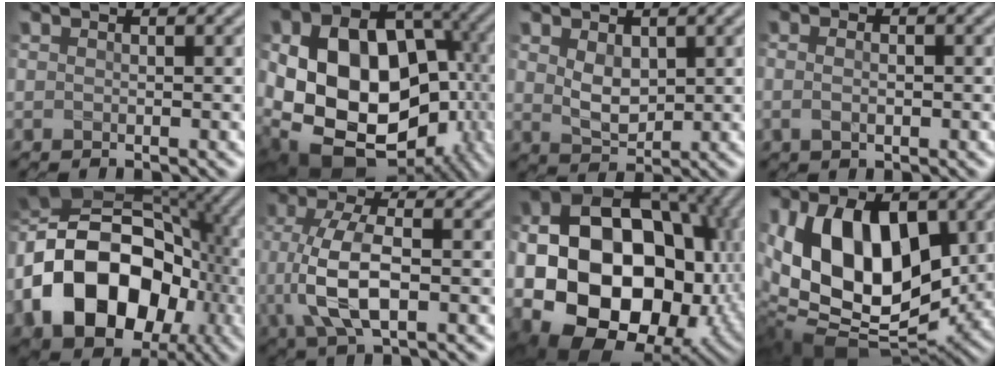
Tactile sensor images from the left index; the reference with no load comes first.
{"total": 16.8, "force": [-1.9, 12.4, 11.2], "torque": [-0.187, -0.020, 0.002]}
{"total": 2.9, "force": [0.8, 1.8, 2.2], "torque": [-0.050, -0.002, 0.018]}
{"total": 1.9, "force": [-0.2, 0.9, 1.7], "torque": [-0.027, 0.002, -0.005]}
{"total": 16.5, "force": [-3.4, 11.6, 11.2], "torque": [-0.206, 0.008, -0.068]}
{"total": 6.9, "force": [-0.7, 2.8, 6.3], "torque": [-0.137, 0.004, -0.013]}
{"total": 23.5, "force": [-1.9, 18.9, 13.9], "torque": [-0.263, -0.018, -0.061]}
{"total": 14.4, "force": [1.3, 8.8, 11.3], "torque": [-0.218, -0.009, 0.018]}